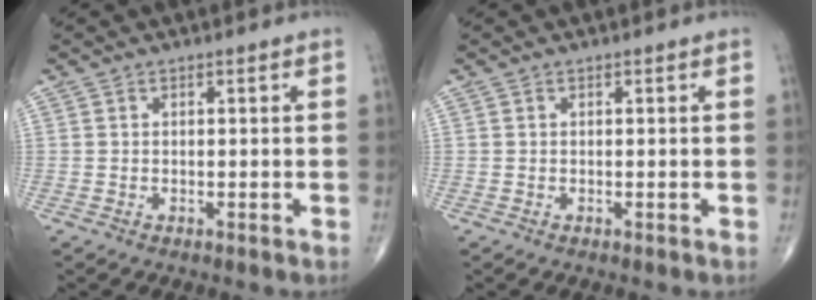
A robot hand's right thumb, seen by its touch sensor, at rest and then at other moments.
{"total": 0.0}